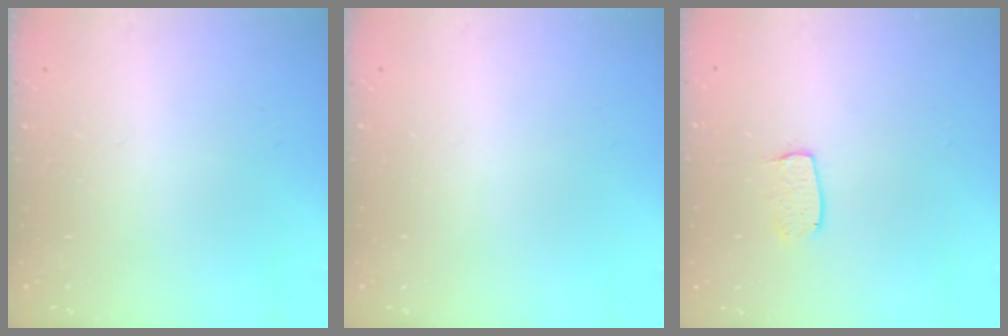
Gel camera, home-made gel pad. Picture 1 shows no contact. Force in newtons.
{"total": 0.0}
{"total": 6.0, "press": 6.0, "slide": 0.4}